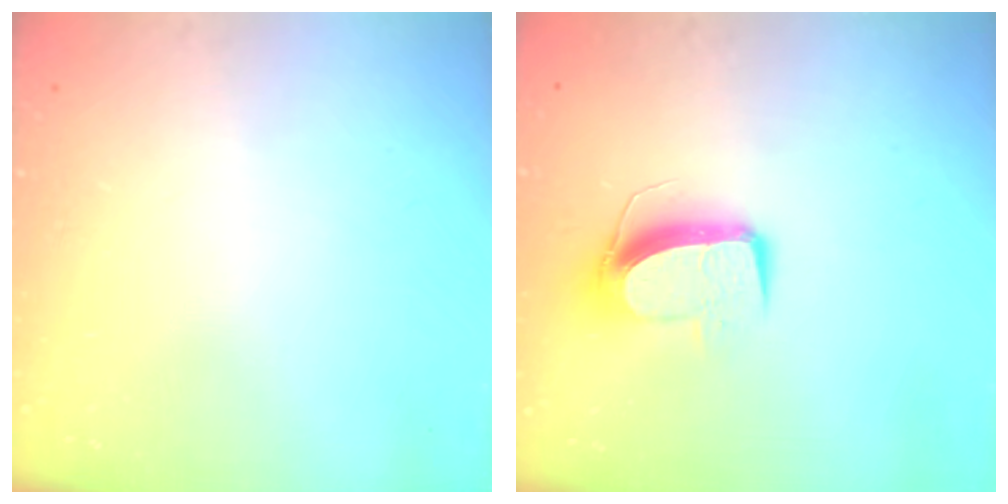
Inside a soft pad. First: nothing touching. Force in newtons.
{"total": 10.5, "press": 10.5, "slide": 0.8}